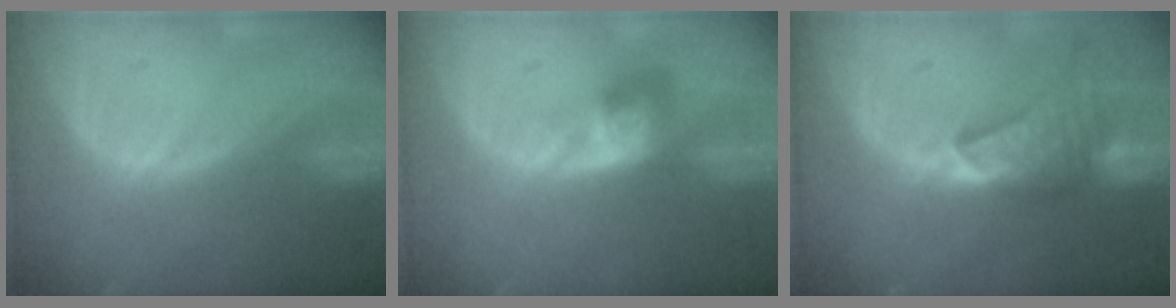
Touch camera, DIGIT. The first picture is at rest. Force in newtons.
{"total": 3.9, "press": 3.9, "slide": 0.3}
{"total": 9.1, "press": 8.2, "slide": 3.9}